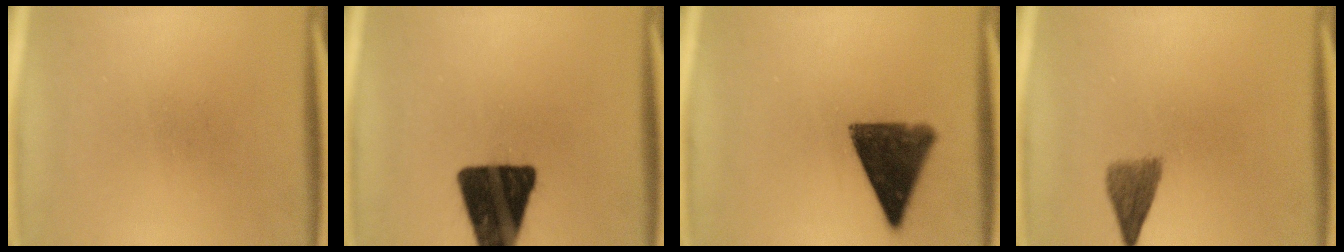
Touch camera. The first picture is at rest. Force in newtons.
{"total": 18.7}
{"total": 12.0}
{"total": 3.6}